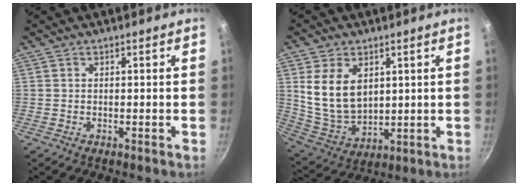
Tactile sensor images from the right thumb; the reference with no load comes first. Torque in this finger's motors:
{"motor_torque": [1.56, 1.60, 0.01, 0.03, 0.20]}